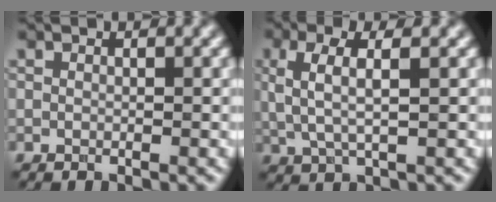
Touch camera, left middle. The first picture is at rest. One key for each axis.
{"total": 3.9, "fx": 0.8, "fy": 1.2, "fz": 3.6, "tx": -0.078, "ty": 0.003, "tz": 0.017}